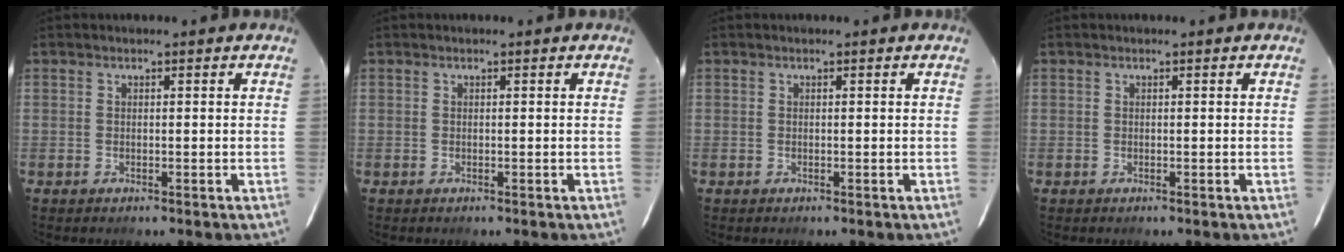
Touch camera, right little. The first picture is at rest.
{"total": 0.0}
{"total": 0.0}
{"total": 0.0}